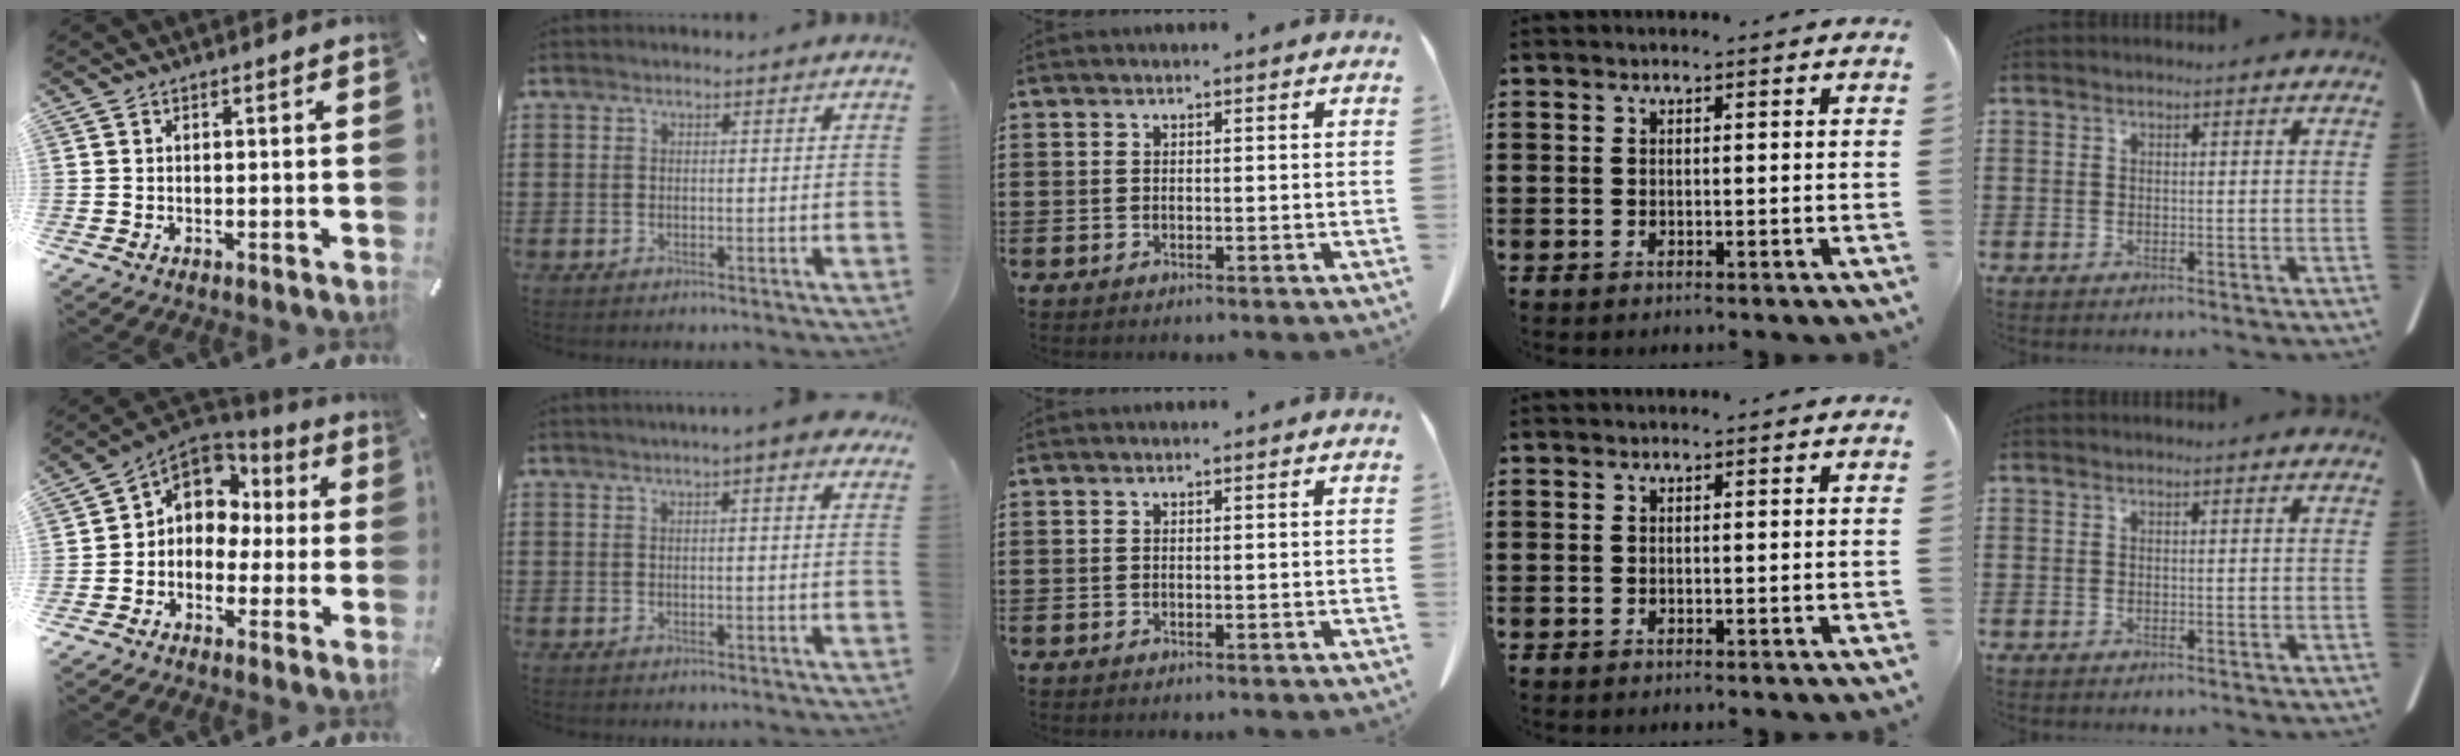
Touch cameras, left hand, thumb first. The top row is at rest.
{"thumb": {"total": 9.0, "force": [1.9, 7.9, 4.0], "torque": [-0.090, -0.001, 0.040]}, "index": {"total": 2.8, "force": [2.0, 0.1, 2.0], "torque": [-0.036, -0.001, 0.033]}}